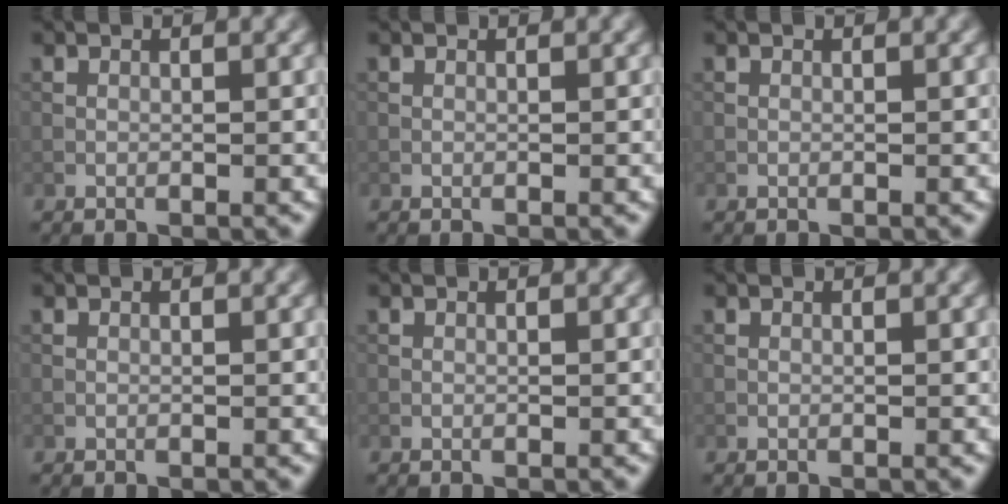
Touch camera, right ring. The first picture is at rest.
{"total": 0.0}
{"total": 0.0}
{"total": 0.0}
{"total": 0.0}
{"total": 0.0}